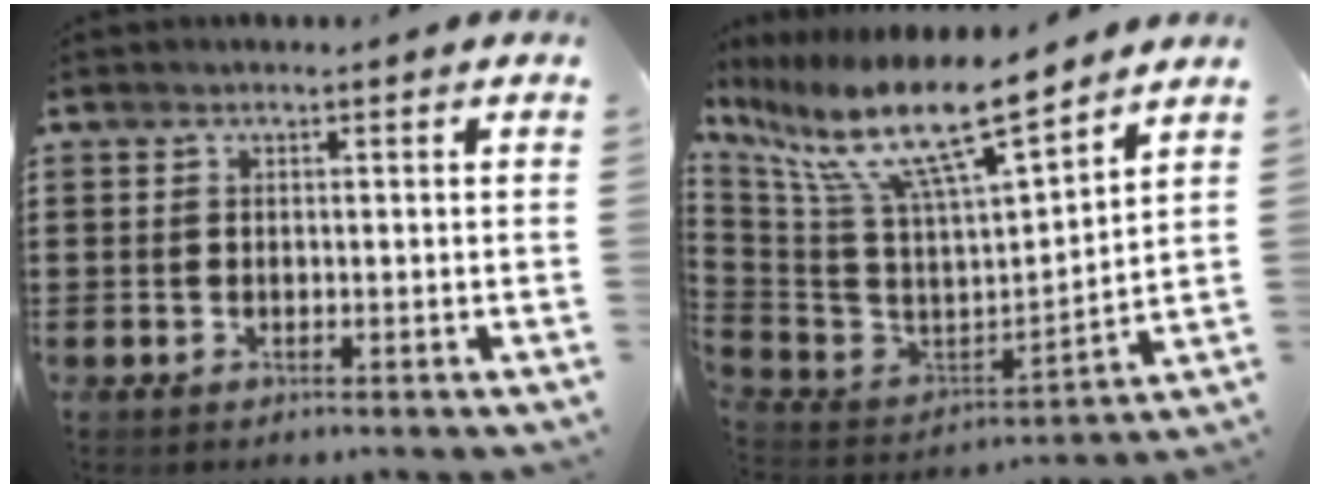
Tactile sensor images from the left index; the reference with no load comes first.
{"total": 13.4, "force": [8.8, 2.2, 9.8], "torque": [-0.212, -0.058, 0.146]}